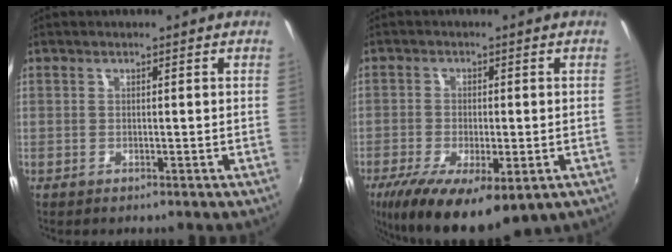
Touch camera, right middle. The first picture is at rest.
{"total": 15.3, "force": [-8.5, 6.0, 11.2], "torque": [-0.225, -0.052, -0.130]}